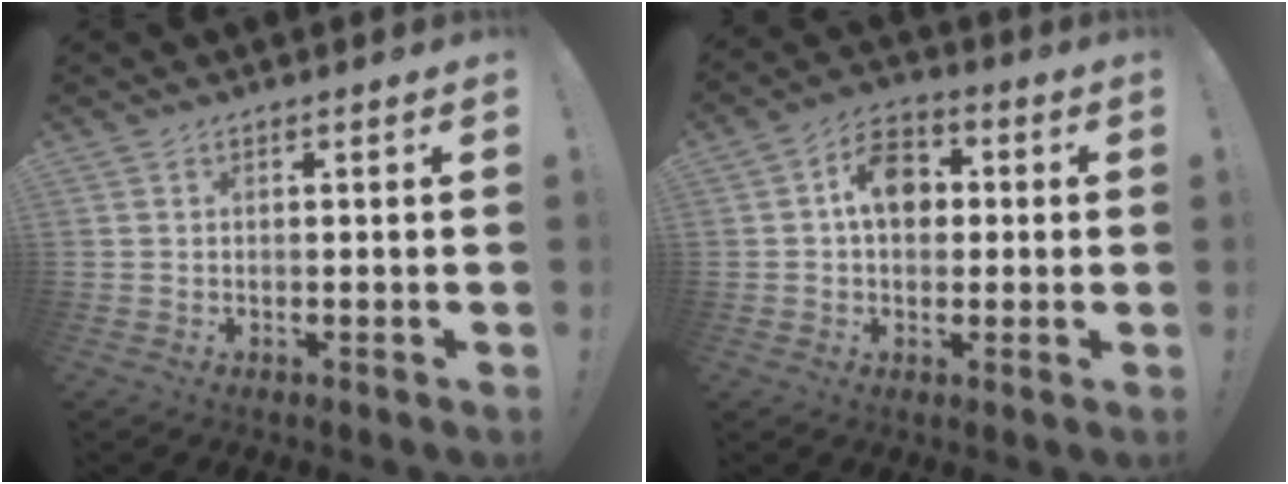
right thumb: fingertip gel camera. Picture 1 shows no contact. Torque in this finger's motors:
{"motor_torque": [1.10, 1.10, 0.03, 0.03, 0.13]}